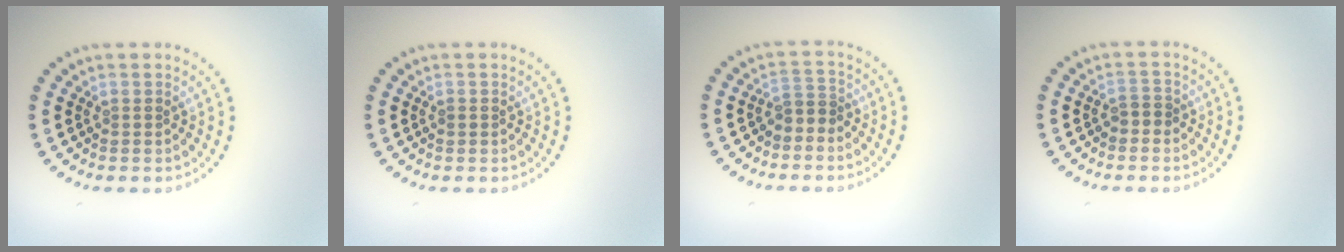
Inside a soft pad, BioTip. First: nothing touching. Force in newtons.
{"total": 0.6, "press": 0.6, "slide": 0.2}
{"total": 1.5, "press": 1.0, "slide": 1.1}
{"total": 1.1, "press": 1.0, "slide": 0.5}